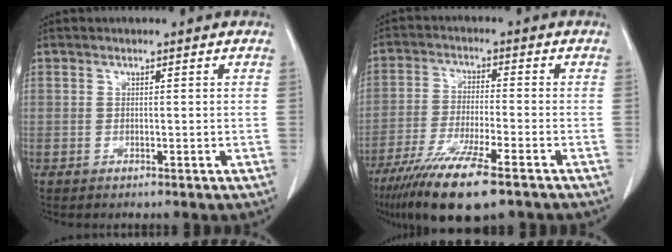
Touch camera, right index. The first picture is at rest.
{"total": 13.3, "force": [-8.8, 1.5, 9.8], "torque": [-0.182, -0.038, -0.151]}